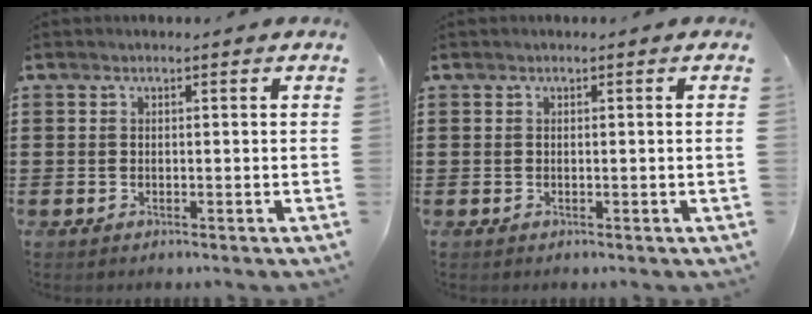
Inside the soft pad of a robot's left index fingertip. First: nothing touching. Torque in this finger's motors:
{"motor_torque": [0.00, 0.20, 0.10, -0.01]}